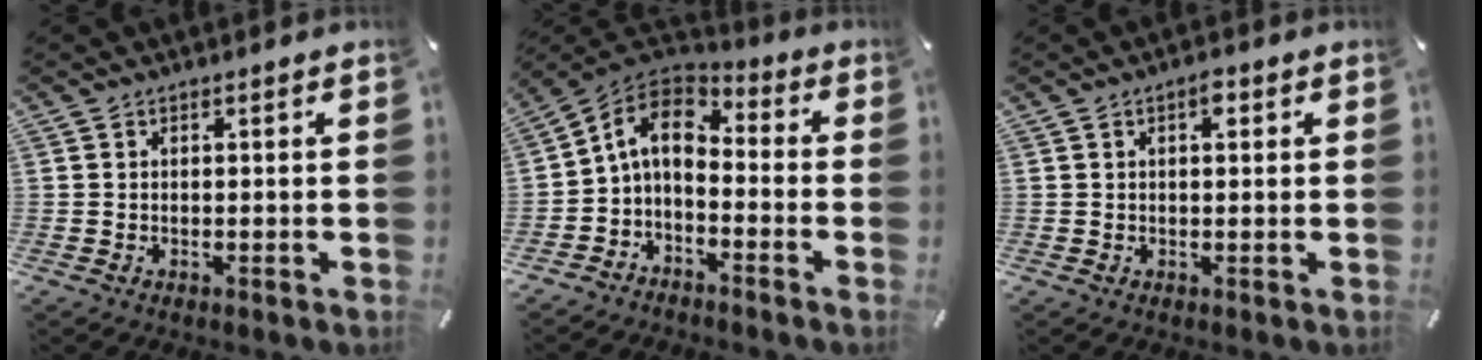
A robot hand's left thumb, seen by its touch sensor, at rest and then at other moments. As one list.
[{"total": 7.9, "force": [-1.2, 5.6, 5.4], "torque": [-0.109, 0.017, -0.022]}, {"total": 2.4, "force": [0.9, 1.1, 1.9], "torque": [-0.026, 0.000, 0.010]}]